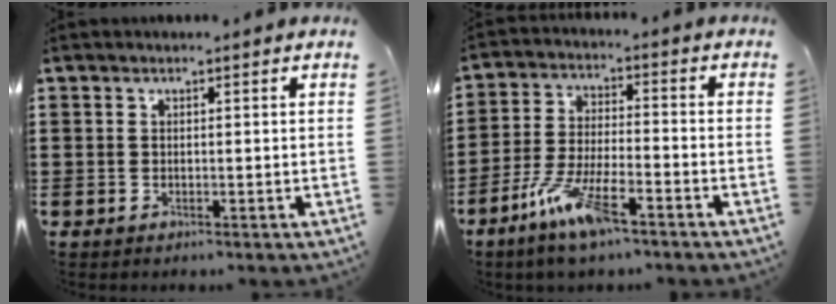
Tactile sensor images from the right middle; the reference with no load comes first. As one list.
[{"total": 9.4, "force": [-6.0, 2.0, 6.9], "torque": [-0.152, -0.004, -0.116]}]